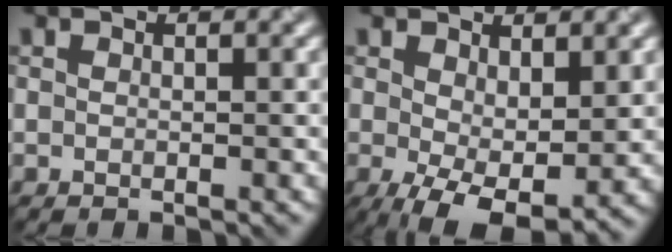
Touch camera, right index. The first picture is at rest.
{"total": 6.8, "force": [-0.8, 3.4, 5.9], "torque": [-0.116, -0.021, -0.001]}